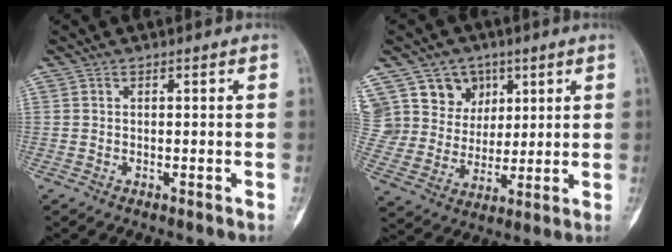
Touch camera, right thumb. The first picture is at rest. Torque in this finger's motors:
{"motor_torque": [-0.66, 0.67, 0.93, 0.63, 0.17]}